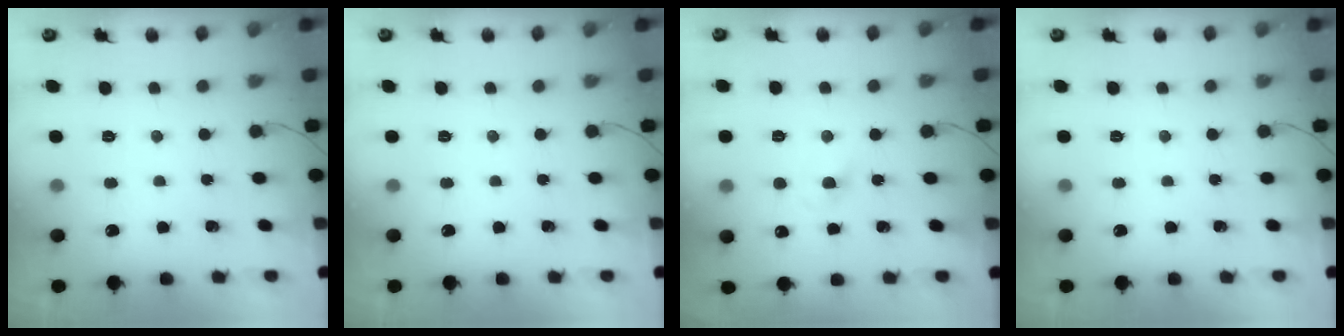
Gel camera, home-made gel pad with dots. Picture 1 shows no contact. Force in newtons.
{"total": 0.0}
{"total": 2.7, "press": 2.5, "slide": 1.1}
{"total": 0.0}